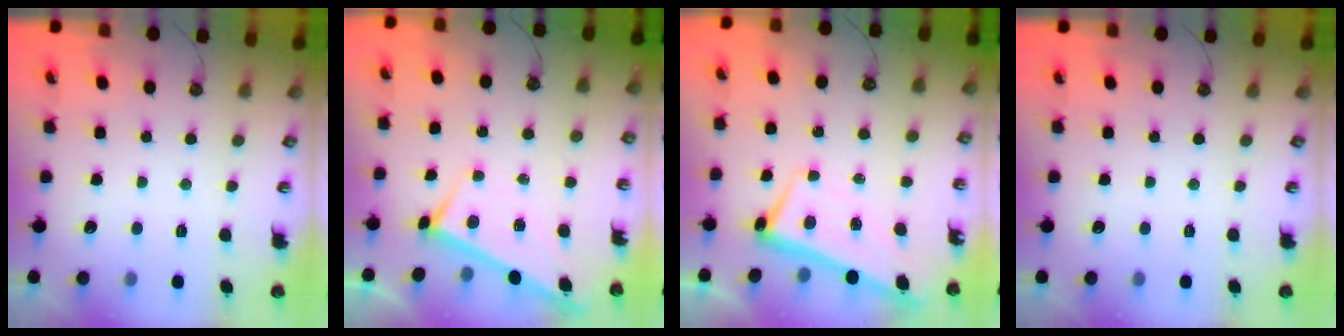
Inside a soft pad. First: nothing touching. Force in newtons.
{"total": 3.2, "press": 3.2, "slide": 0.4}
{"total": 2.7, "press": 2.6, "slide": 0.8}
{"total": 0.0}